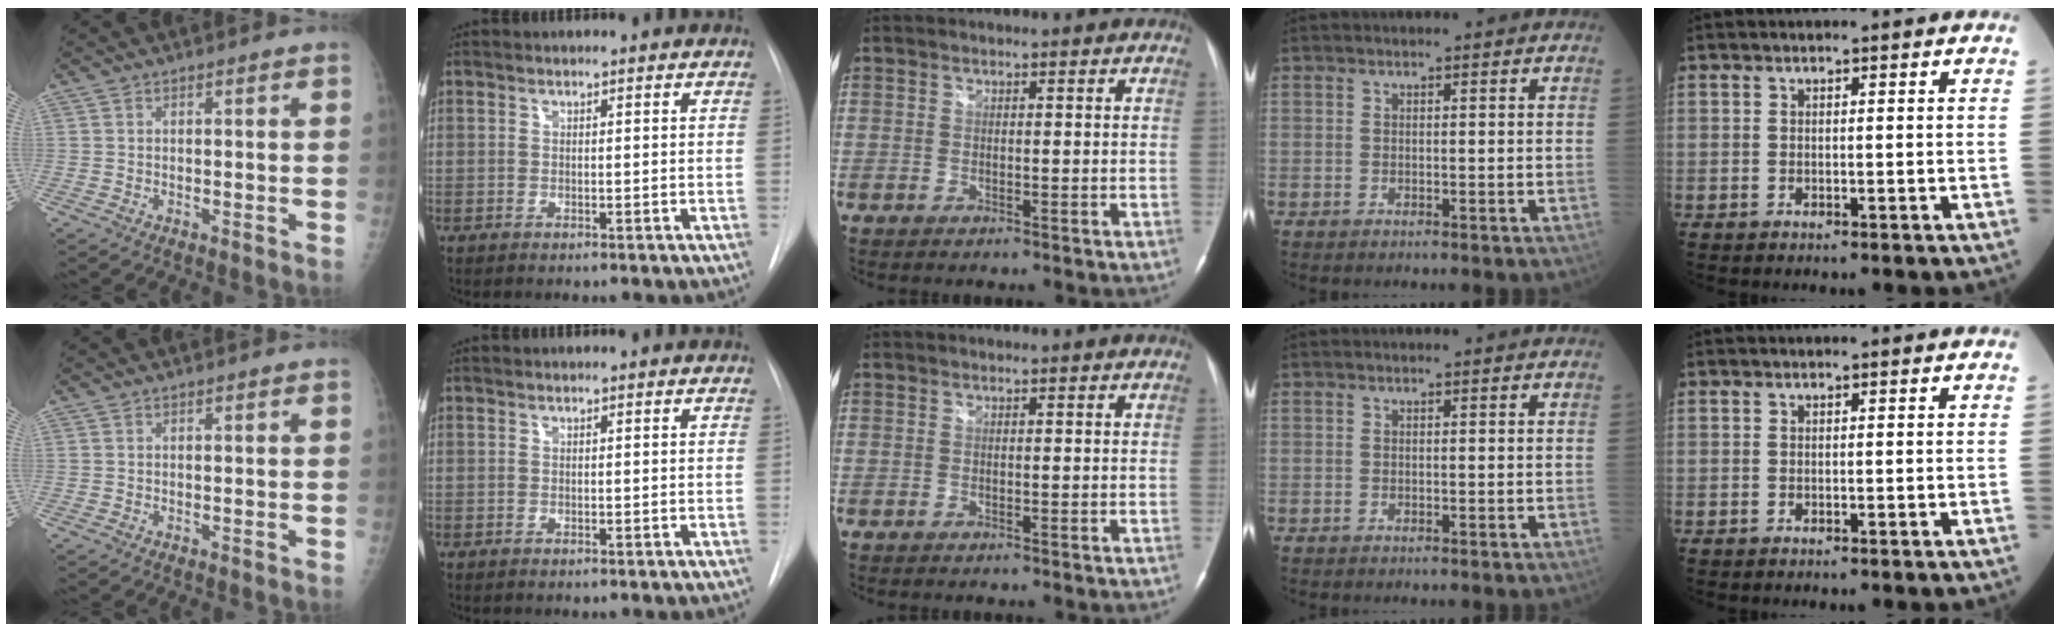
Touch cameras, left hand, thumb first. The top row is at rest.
{}